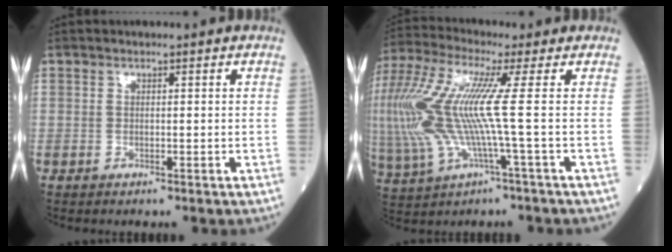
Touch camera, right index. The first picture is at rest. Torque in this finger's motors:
{"motor_torque": [2.14, 0.00, 1.06, 0.21]}